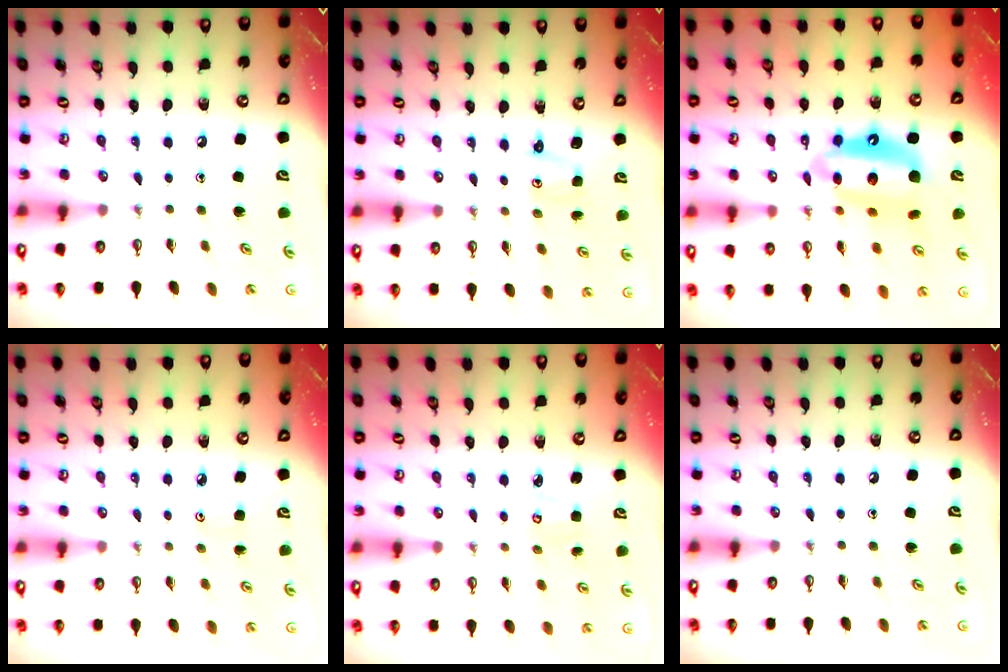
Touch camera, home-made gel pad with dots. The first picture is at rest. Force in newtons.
{"total": 1.7, "press": 1.7, "slide": 0.3}
{"total": 14.8, "press": 14.7, "slide": 1.7}
{"total": 4.1, "press": 4.1, "slide": 0.5}
{"total": 3.4, "press": 3.4, "slide": 0.4}
{"total": 0.0}